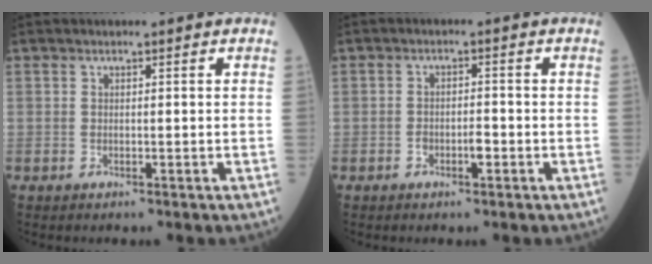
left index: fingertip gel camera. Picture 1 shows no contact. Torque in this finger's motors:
{"motor_torque": [-0.01, 0.02, 0.02, 0.00]}